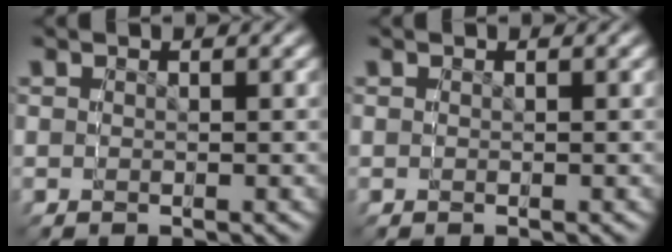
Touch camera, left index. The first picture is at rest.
{"total": 0.0}